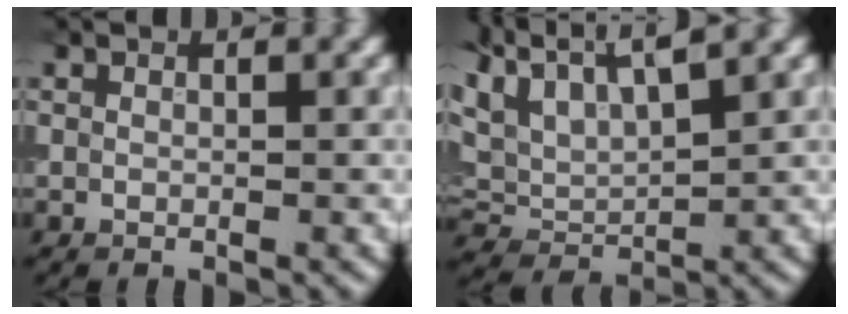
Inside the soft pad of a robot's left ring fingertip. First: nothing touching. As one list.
[{"total": 7.0, "force": [4.8, 2.5, 4.4], "torque": [-0.116, 0.015, 0.080]}]